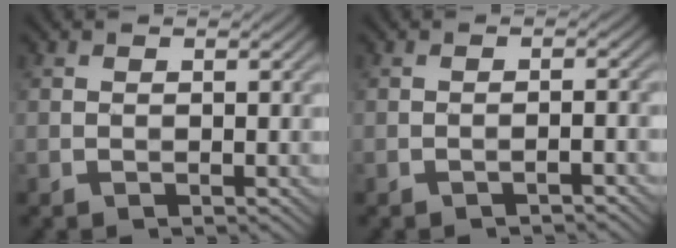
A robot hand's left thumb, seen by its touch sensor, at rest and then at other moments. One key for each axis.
{"total": 1.3, "fx": -1.0, "fy": 0.0, "fz": 0.9, "tx": -0.013, "ty": 0.008, "tz": -0.020}